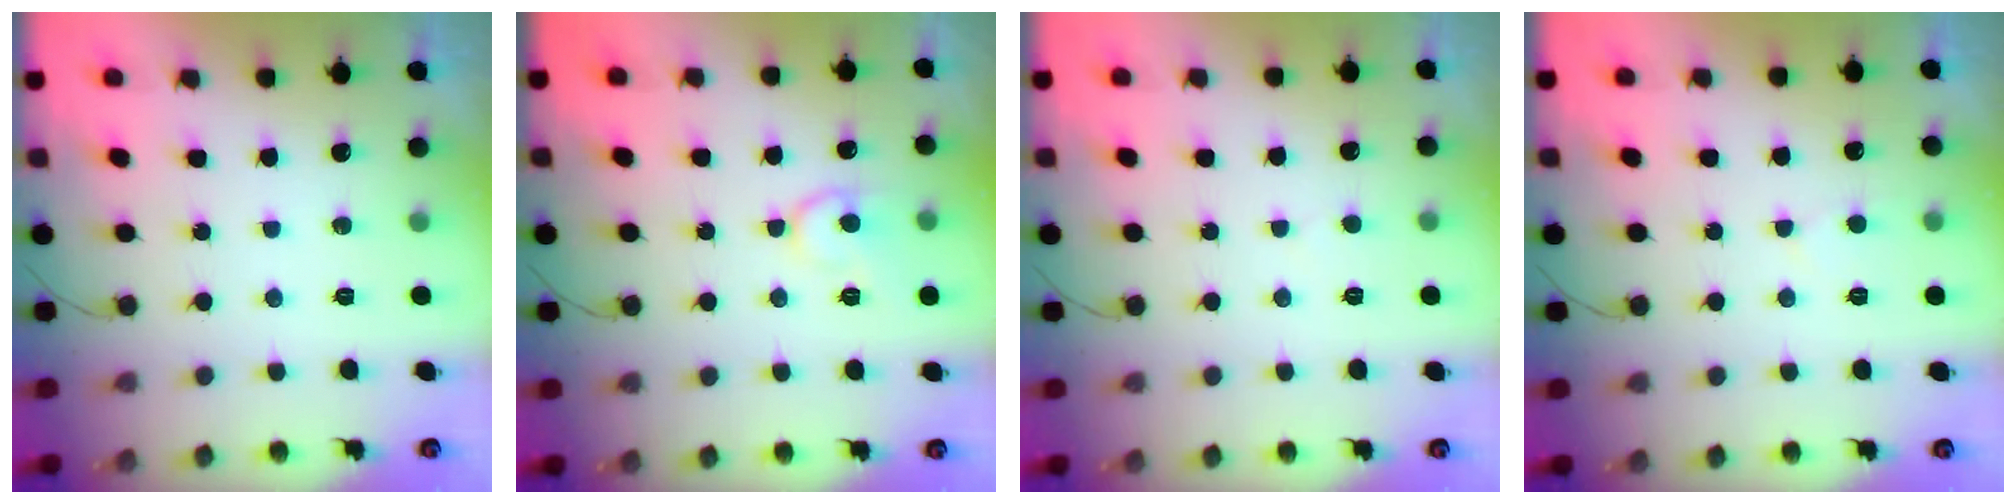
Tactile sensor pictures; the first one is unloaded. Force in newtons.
{"total": 9.5, "press": 9.5, "slide": 0.8}
{"total": 2.1, "press": 2.1, "slide": 0.1}
{"total": 2.6, "press": 2.5, "slide": 0.3}